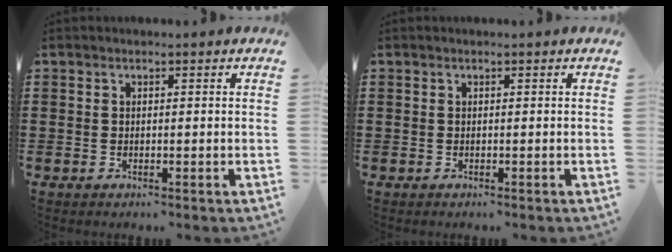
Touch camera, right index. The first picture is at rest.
{"total": 0.0}